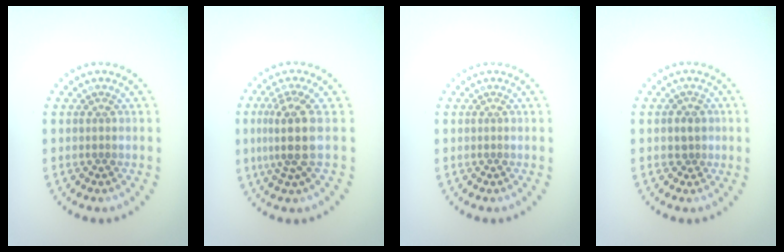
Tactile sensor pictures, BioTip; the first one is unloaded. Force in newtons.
{"total": 3.7, "press": 2.8, "slide": 2.3}
{"total": 0.0}
{"total": 1.6, "press": 1.4, "slide": 0.6}